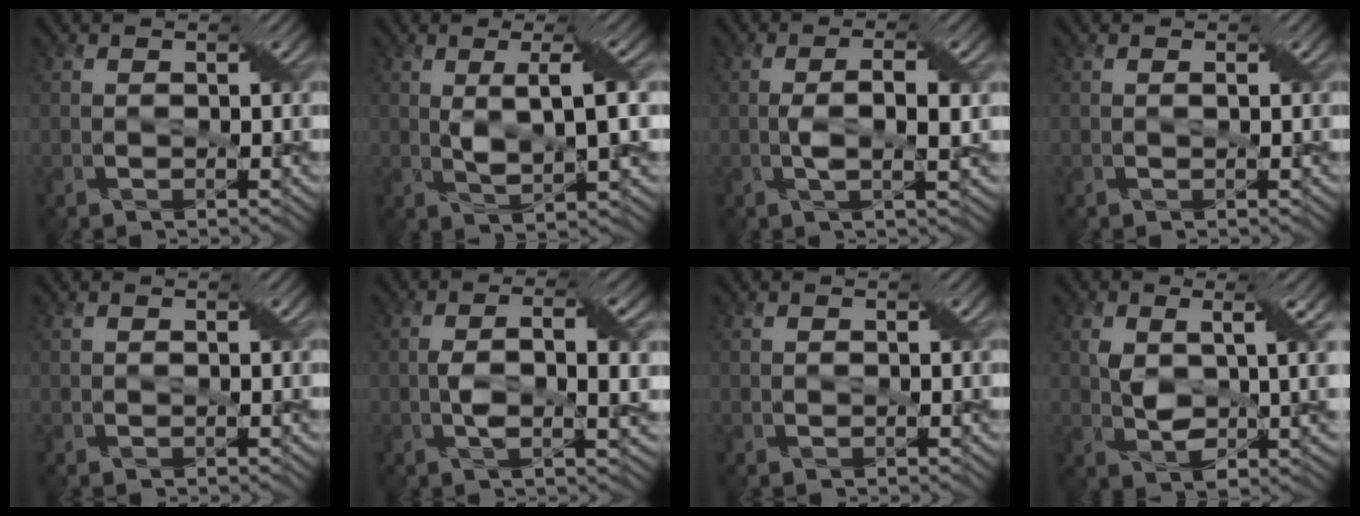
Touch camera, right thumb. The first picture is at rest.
{"total": 5.0, "force": [1.5, 0.6, 4.8], "torque": [-0.080, 0.003, 0.029]}
{"total": 2.7, "force": [0.2, 0.0, 2.7], "torque": [-0.054, 0.004, 0.001]}
{"total": 0.0}
{"total": 0.0}
{"total": 4.1, "force": [0.2, 0.7, 4.0], "torque": [-0.077, 0.001, 0.001]}
{"total": 0.0}
{"total": 5.0, "force": [0.8, 1.8, 4.6], "torque": [-0.083, 0.004, 0.017]}